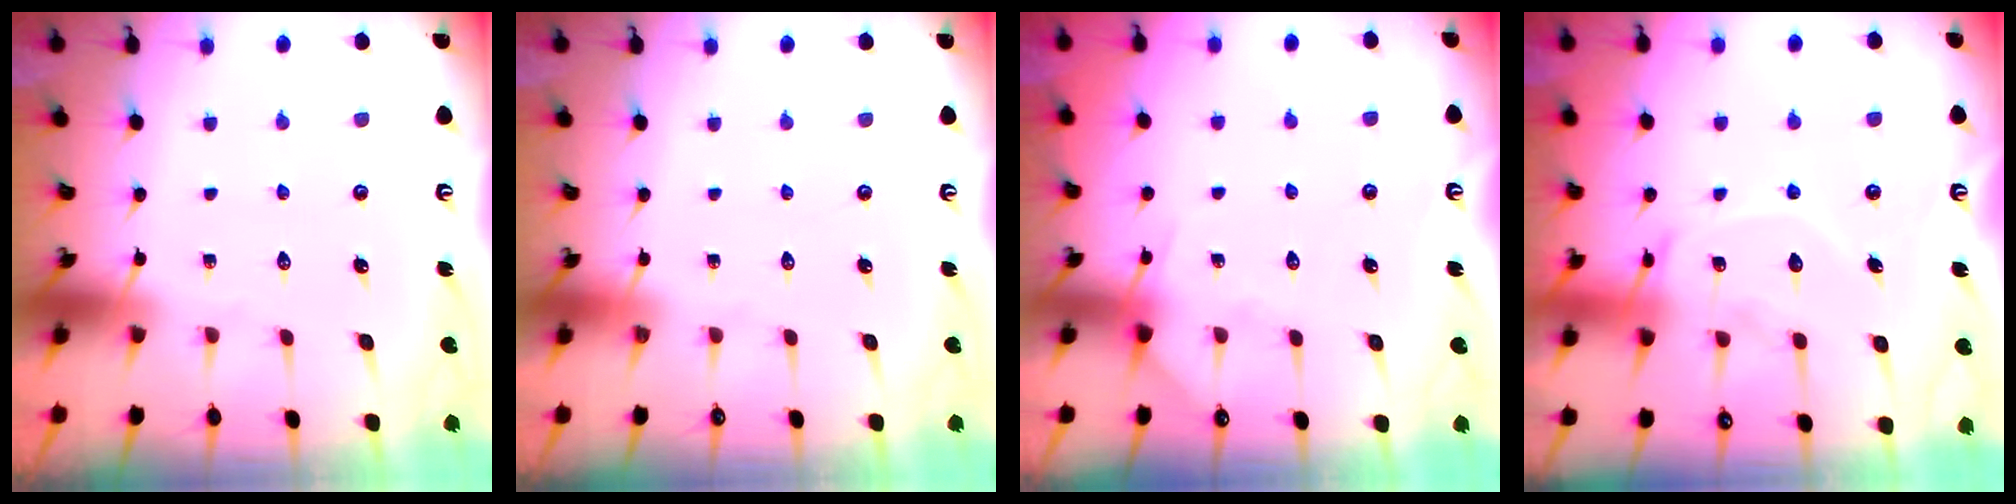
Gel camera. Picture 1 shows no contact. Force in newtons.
{"total": 0.0}
{"total": 5.5, "press": 5.5, "slide": 0.7}
{"total": 13.4, "press": 13.4, "slide": 1.2}